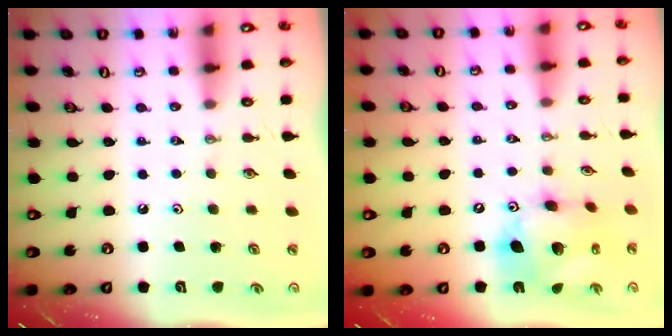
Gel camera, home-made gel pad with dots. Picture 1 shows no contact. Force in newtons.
{"total": 14.5, "press": 14.5, "slide": 1.4}